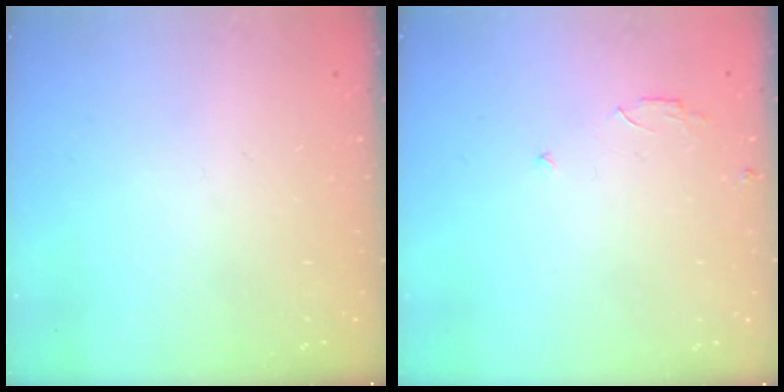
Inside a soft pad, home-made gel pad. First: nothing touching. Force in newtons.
{"total": 2.5, "press": 2.5, "slide": 0.2}